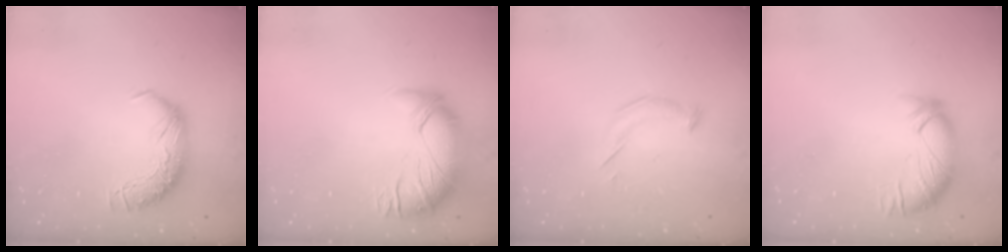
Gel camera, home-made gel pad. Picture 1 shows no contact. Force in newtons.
{"total": 2.6, "press": 1.1, "slide": 2.3}
{"total": 5.1, "press": 5.0, "slide": 0.6}
{"total": 3.6, "press": 3.4, "slide": 1.3}